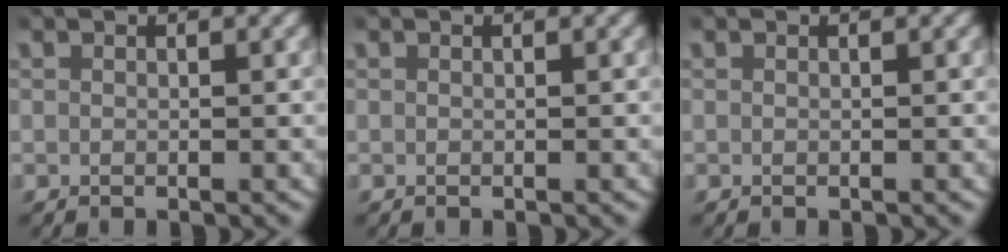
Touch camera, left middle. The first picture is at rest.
{"total": 0.0}
{"total": 0.0}